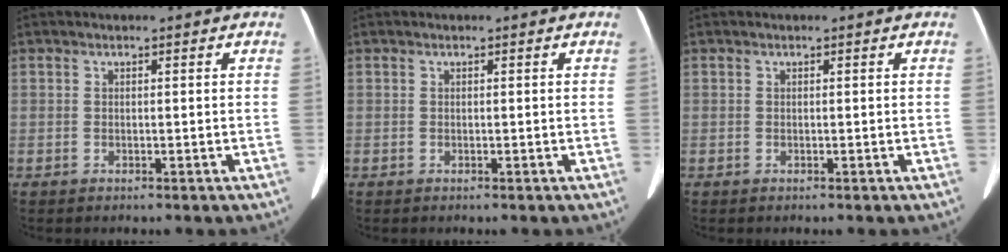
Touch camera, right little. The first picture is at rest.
{"total": 0.0}
{"total": 0.0}